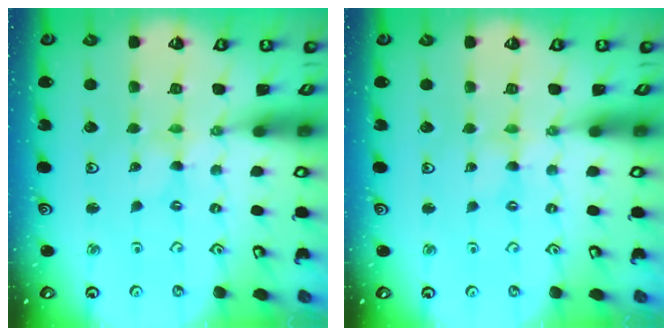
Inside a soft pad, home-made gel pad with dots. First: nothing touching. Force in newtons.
{"total": 0.0}